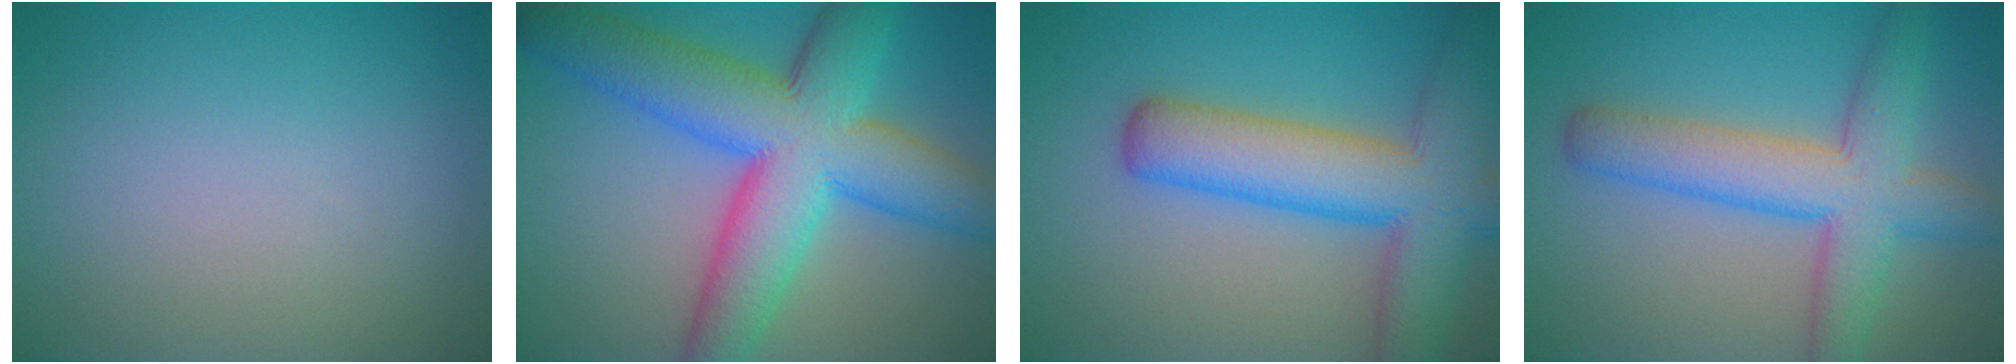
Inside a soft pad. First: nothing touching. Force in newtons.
{"total": 12.4, "press": 12.4, "slide": 0.3}
{"total": 9.4, "press": 9.4, "slide": 0.5}
{"total": 7.2, "press": 7.2, "slide": 0.2}